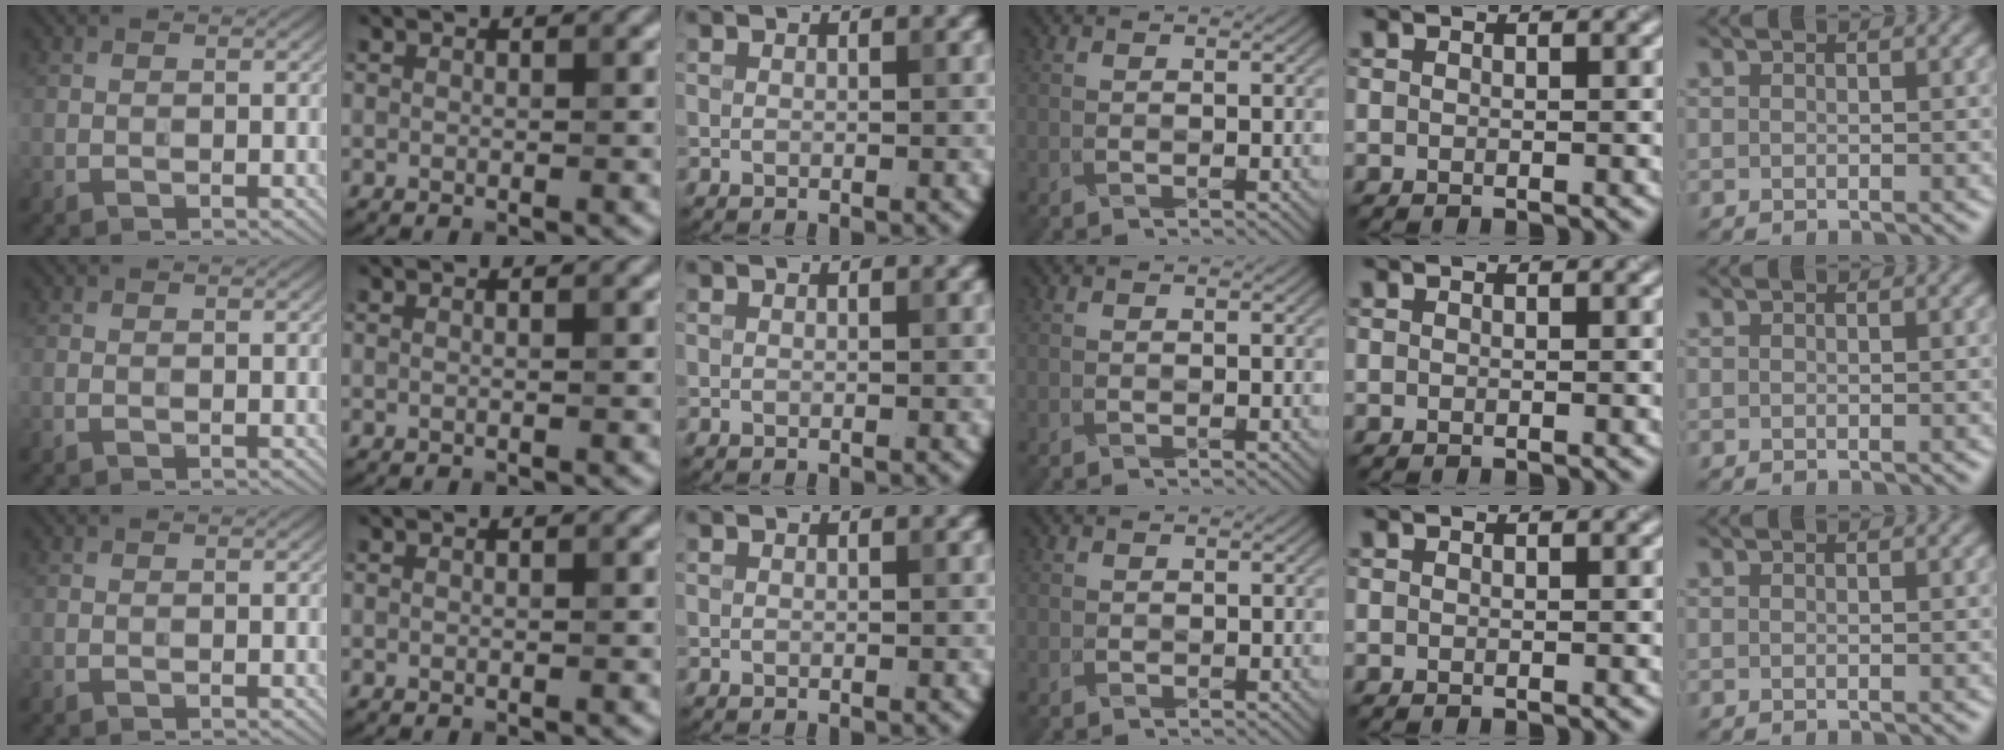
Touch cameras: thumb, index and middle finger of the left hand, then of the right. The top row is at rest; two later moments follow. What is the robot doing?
{"motion": "wrap", "object": "paper"}